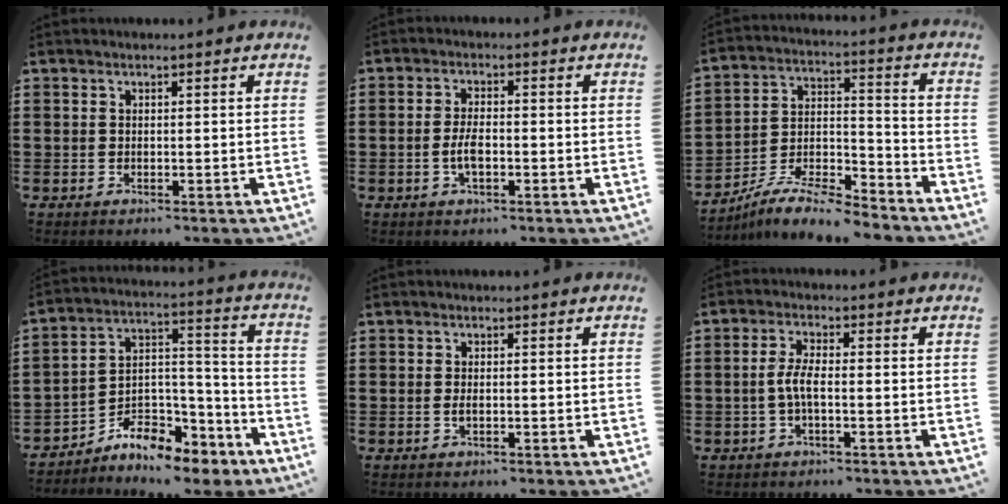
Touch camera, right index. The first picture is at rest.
{"total": 3.8, "force": [-1.0, 1.3, 3.4], "torque": [-0.076, -0.002, -0.023]}
{"total": 8.3, "force": [-7.7, 1.4, 2.9], "torque": [-0.054, 0.015, -0.150]}
{"total": 7.4, "force": [-6.7, 2.9, 1.2], "torque": [-0.011, 0.015, -0.125]}
{"total": 0.8, "force": [-0.2, 0.2, 0.7], "torque": [-0.014, -0.004, -0.003]}
{"total": 3.7, "force": [-0.9, 0.9, 3.5], "torque": [-0.085, -0.004, -0.026]}